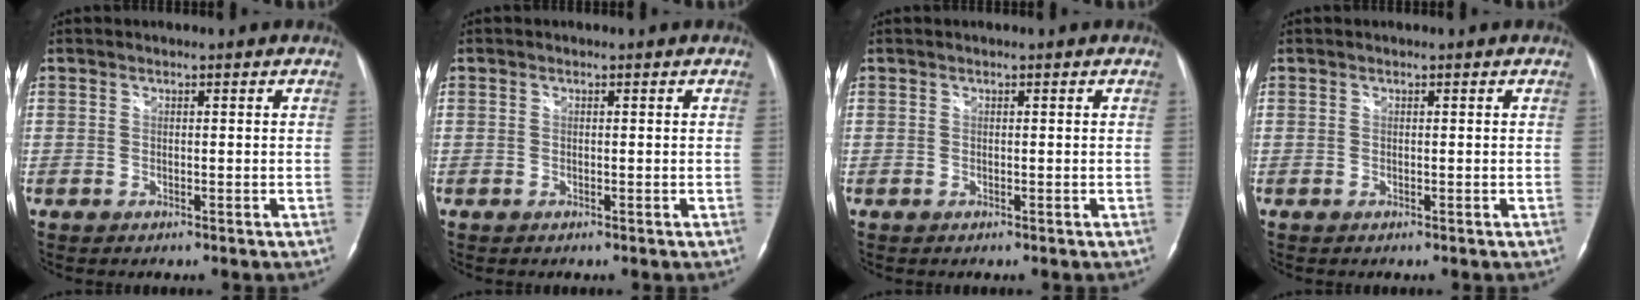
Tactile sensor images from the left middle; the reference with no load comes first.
{"total": 0.0}
{"total": 0.0}
{"total": 0.0}